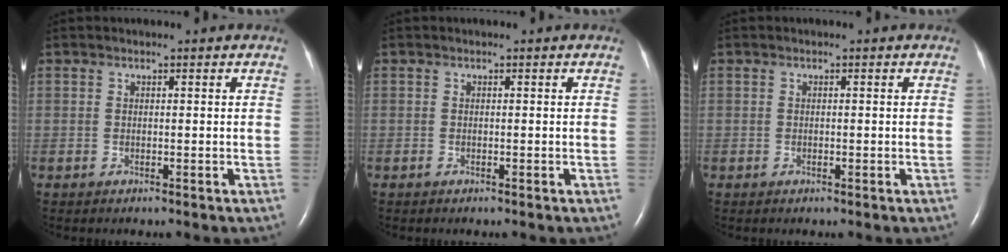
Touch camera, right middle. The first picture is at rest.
{"total": 0.0}
{"total": 0.0}